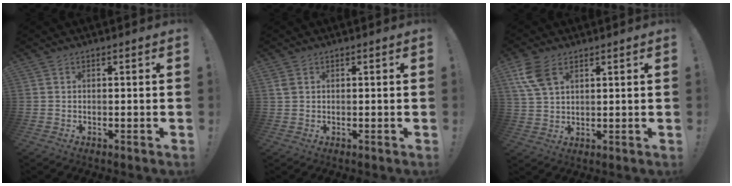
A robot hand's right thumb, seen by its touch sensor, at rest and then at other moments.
{"total": 1.8, "force": [0.8, 1.2, 1.1], "torque": [-0.021, 0.003, 0.015]}
{"total": 8.5, "force": [4.4, 4.9, 5.4], "torque": [-0.105, -0.008, 0.088]}